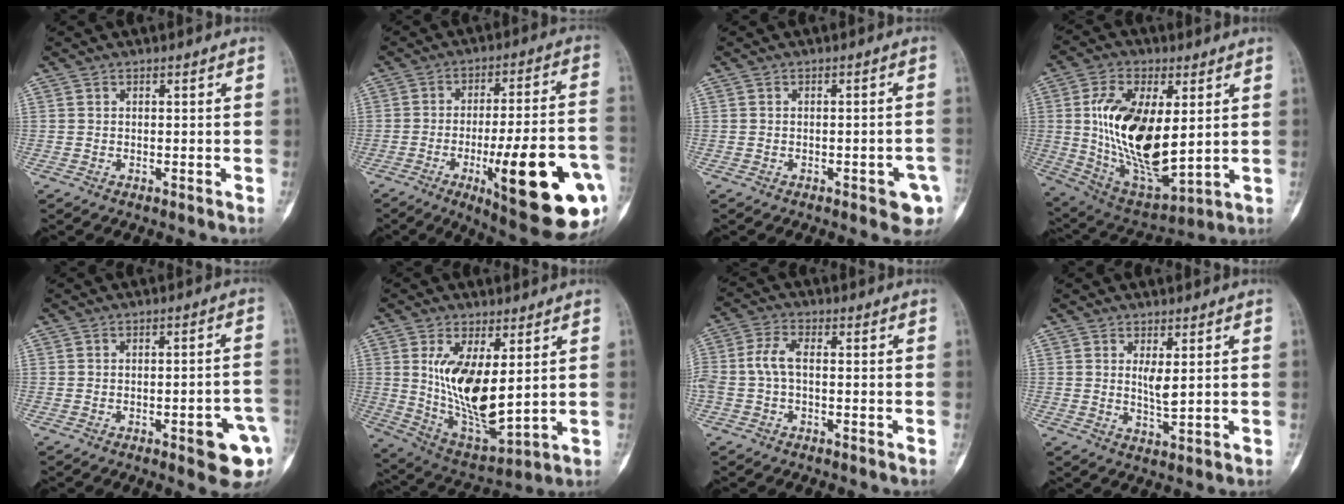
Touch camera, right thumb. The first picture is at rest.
{"total": 24.1, "force": [-7.8, 5.7, 22.1], "torque": [-0.273, 0.010, -0.099]}
{"total": 5.3, "force": [-2.1, 1.8, 4.5], "torque": [-0.041, 0.008, -0.021]}
{"total": 21.1, "force": [2.8, 10.2, 18.3], "torque": [-0.326, -0.025, 0.063]}
{"total": 9.5, "force": [-3.7, 2.5, 8.4], "torque": [-0.085, 0.019, -0.039]}
{"total": 15.3, "force": [3.1, 6.4, 13.6], "torque": [-0.237, -0.031, 0.079]}
{"total": 5.4, "force": [-0.6, 2.7, 4.6], "torque": [-0.114, 0.020, -0.015]}
{"total": 3.4, "force": [1.1, 0.8, 3.1], "torque": [-0.057, -0.016, 0.024]}